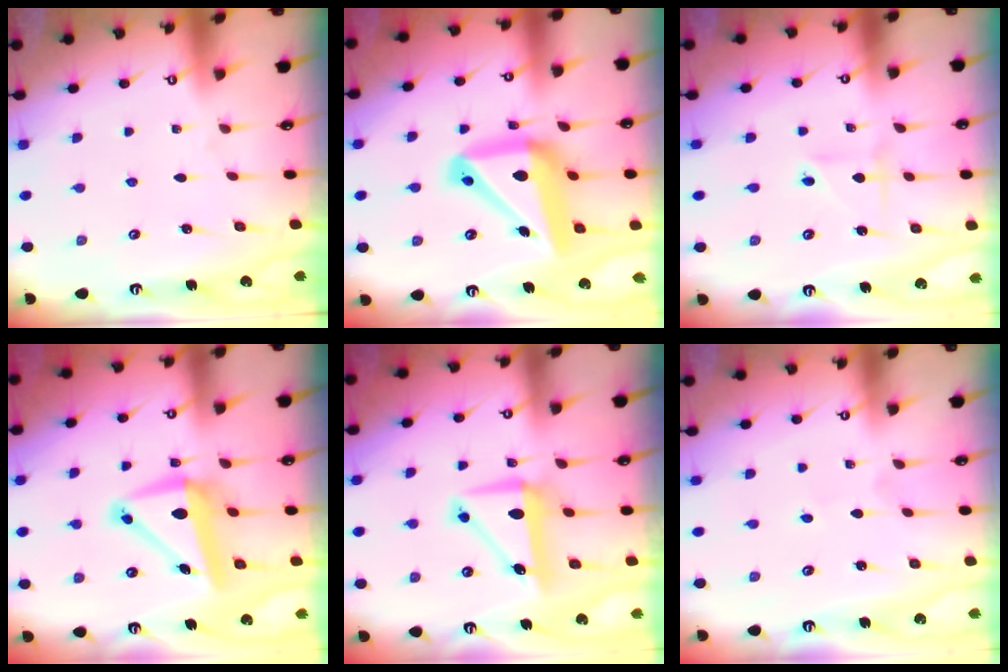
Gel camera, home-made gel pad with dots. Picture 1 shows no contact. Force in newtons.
{"total": 18.2, "press": 18.1, "slide": 2.3}
{"total": 2.4, "press": 2.2, "slide": 1.0}
{"total": 9.4, "press": 8.7, "slide": 3.4}
{"total": 8.4, "press": 8.0, "slide": 2.5}
{"total": 0.6, "press": 0.6, "slide": 0.0}